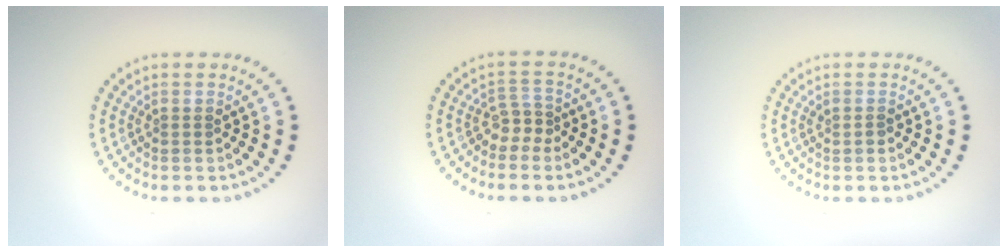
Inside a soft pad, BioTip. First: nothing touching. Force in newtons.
{"total": 1.9, "press": 1.3, "slide": 1.4}
{"total": 0.7, "press": 0.7, "slide": 0.0}